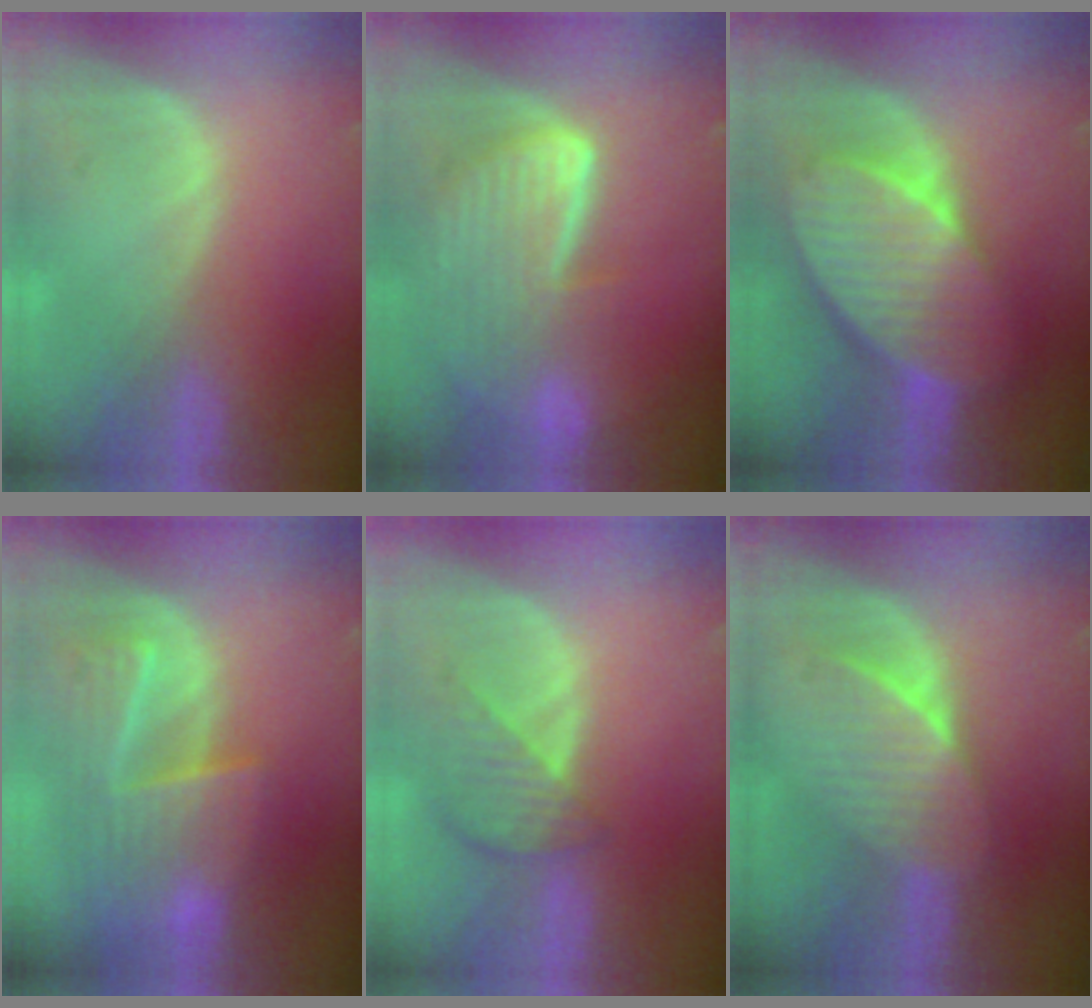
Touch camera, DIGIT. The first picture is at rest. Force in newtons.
{"total": 9.2, "press": 8.1, "slide": 4.5}
{"total": 10.6, "press": 10.6, "slide": 0.7}
{"total": 8.9, "press": 8.3, "slide": 3.3}
{"total": 4.6, "press": 4.3, "slide": 1.8}
{"total": 6.9, "press": 6.3, "slide": 2.9}